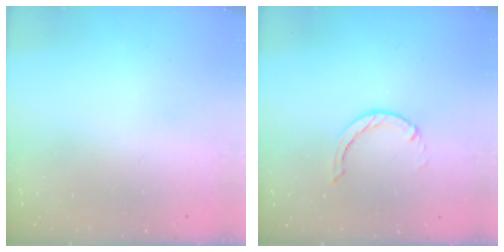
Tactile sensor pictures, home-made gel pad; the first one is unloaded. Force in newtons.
{"total": 0.0}